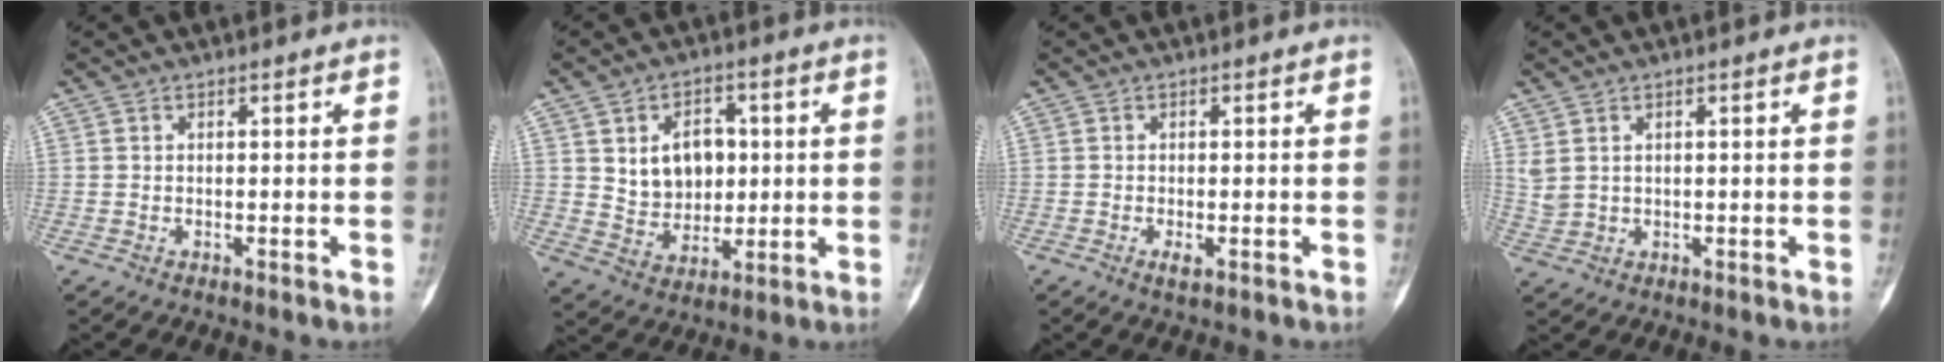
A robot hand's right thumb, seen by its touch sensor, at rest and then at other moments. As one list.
[{"total": 10.3, "force": [1.9, 7.7, 6.5], "torque": [-0.059, -0.009, 0.040]}, {"total": 1.5, "force": [-0.6, 0.5, 1.3], "torque": [-0.023, -0.003, -0.011]}, {"total": 2.7, "force": [1.2, 1.8, 1.6], "torque": [-0.034, -0.003, 0.035]}]